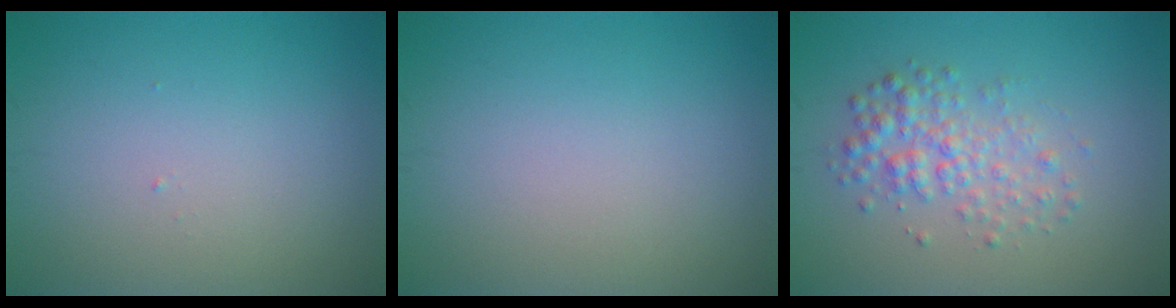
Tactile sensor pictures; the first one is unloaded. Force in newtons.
{"total": 0.0}
{"total": 3.1, "press": 3.1, "slide": 0.0}